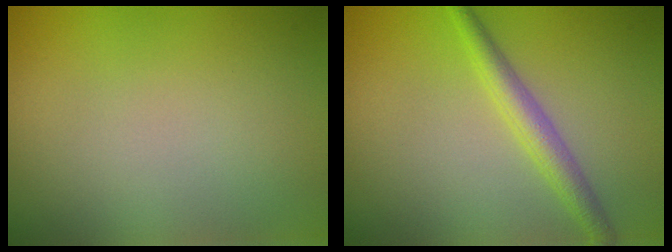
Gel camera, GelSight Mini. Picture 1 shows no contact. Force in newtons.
{"total": 2.6, "press": 2.6, "slide": 0.0}